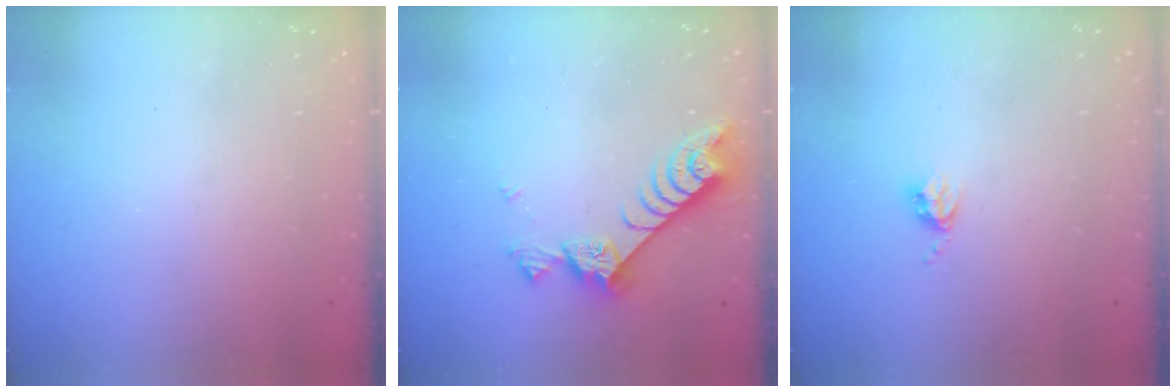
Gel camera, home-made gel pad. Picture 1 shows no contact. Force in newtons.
{"total": 7.6, "press": 7.5, "slide": 1.0}
{"total": 3.5, "press": 3.4, "slide": 0.5}